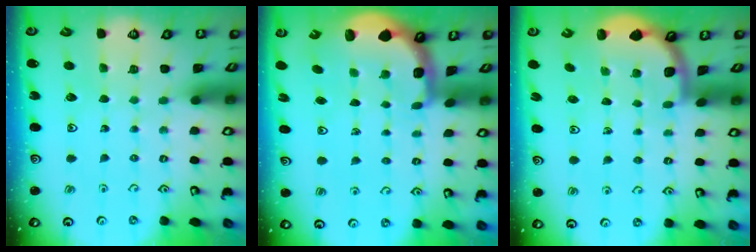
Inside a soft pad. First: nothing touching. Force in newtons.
{"total": 2.1, "press": 1.9, "slide": 0.8}
{"total": 1.7, "press": 1.7, "slide": 0.1}